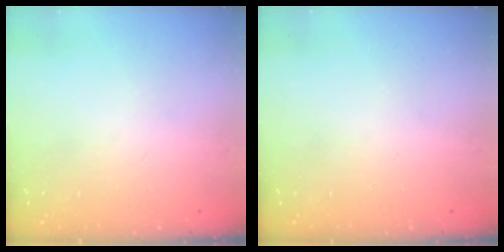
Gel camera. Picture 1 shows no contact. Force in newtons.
{"total": 0.0}